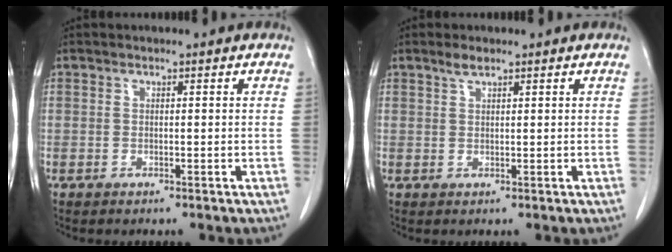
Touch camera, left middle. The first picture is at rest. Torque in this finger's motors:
{"motor_torque": [0.53, -0.42, -0.03, 0.02]}